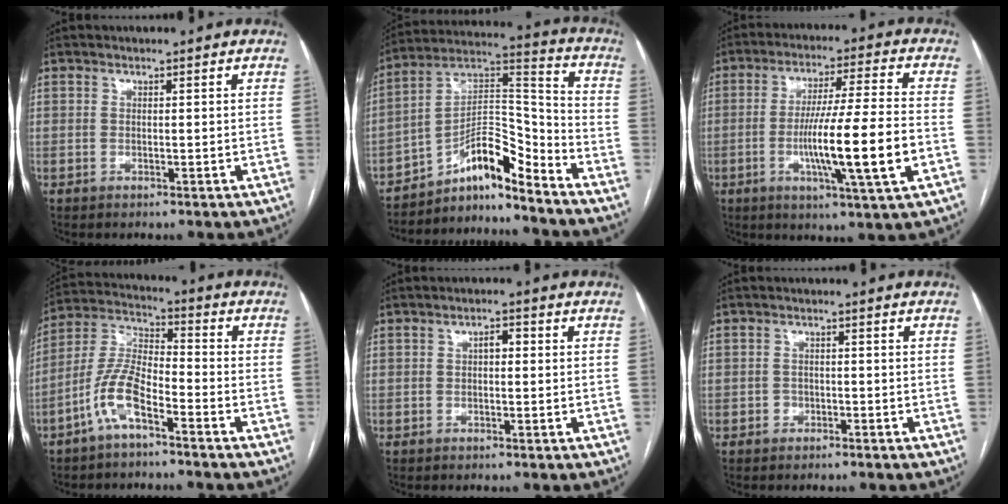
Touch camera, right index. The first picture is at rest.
{"total": 11.2, "force": [-9.1, 1.7, 6.4], "torque": [-0.110, 0.044, -0.151]}
{"total": 14.7, "force": [-3.5, -0.2, 14.3], "torque": [-0.249, -0.007, -0.060]}
{"total": 8.9, "force": [-5.0, 2.4, 7.0], "torque": [-0.159, 0.012, -0.103]}
{"total": 1.8, "force": [0.1, 0.9, 1.6], "torque": [-0.022, 0.011, 0.000]}
{"total": 1.3, "force": [-0.8, 1.0, 0.0], "torque": [0.002, 0.005, -0.018]}